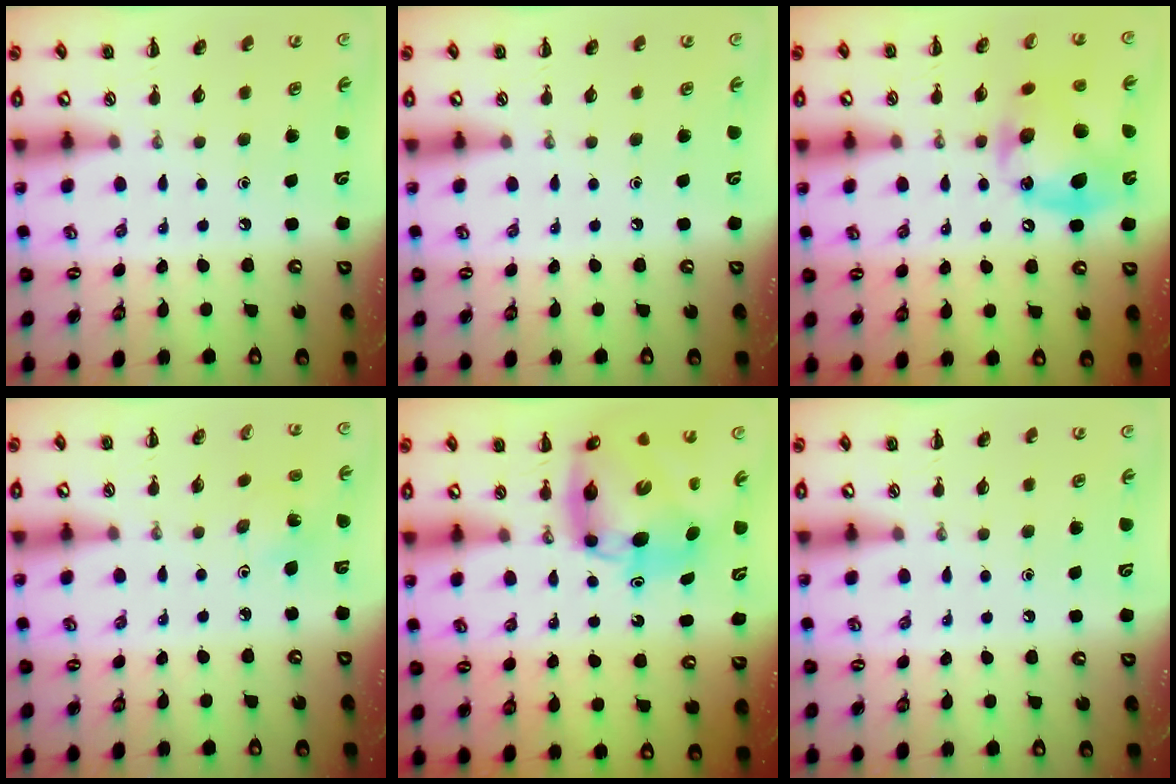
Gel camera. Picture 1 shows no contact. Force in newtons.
{"total": 0.0}
{"total": 15.9, "press": 15.8, "slide": 1.0}
{"total": 3.4, "press": 3.3, "slide": 0.9}
{"total": 10.4, "press": 10.0, "slide": 3.0}
{"total": 0.0}